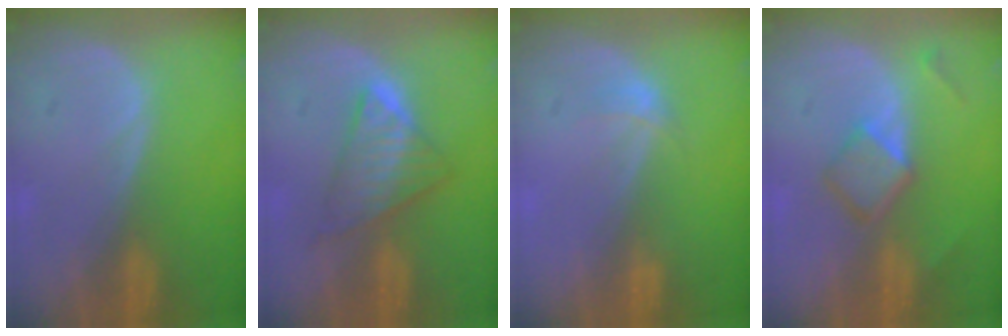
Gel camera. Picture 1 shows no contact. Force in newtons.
{"total": 5.9, "press": 5.8, "slide": 0.8}
{"total": 1.2, "press": 1.2, "slide": 0.1}
{"total": 4.8, "press": 4.5, "slide": 1.4}